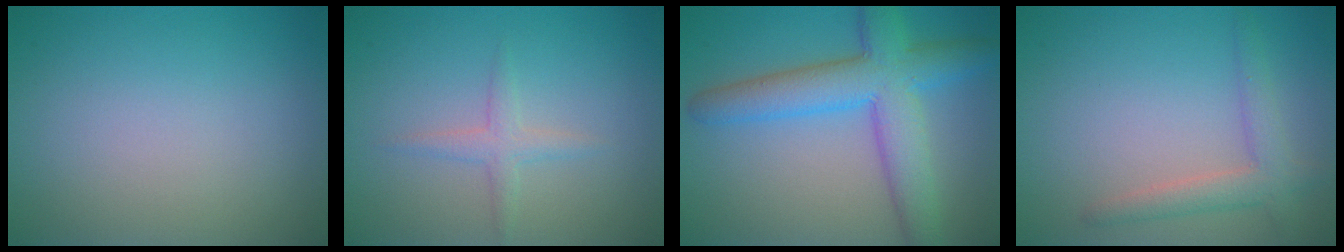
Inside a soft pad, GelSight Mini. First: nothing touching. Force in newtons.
{"total": 1.6, "press": 1.6, "slide": 0.0}
{"total": 7.2, "press": 7.2, "slide": 0.2}
{"total": 2.7, "press": 2.7, "slide": 0.2}